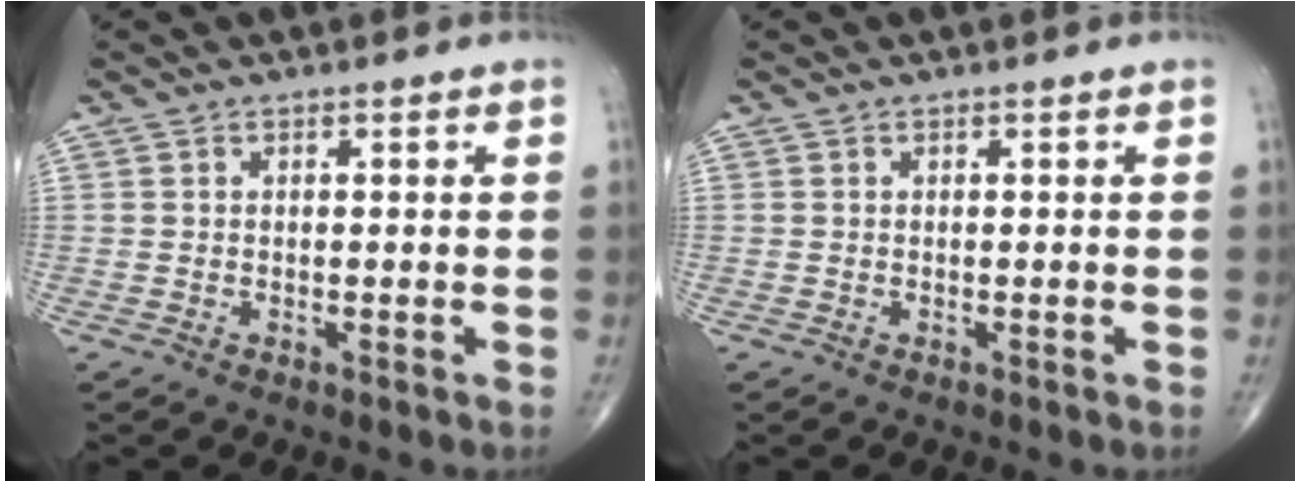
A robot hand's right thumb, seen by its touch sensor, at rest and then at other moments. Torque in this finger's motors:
{"motor_torque": [0.01, 0.01, 0.00, 0.00, 0.00]}